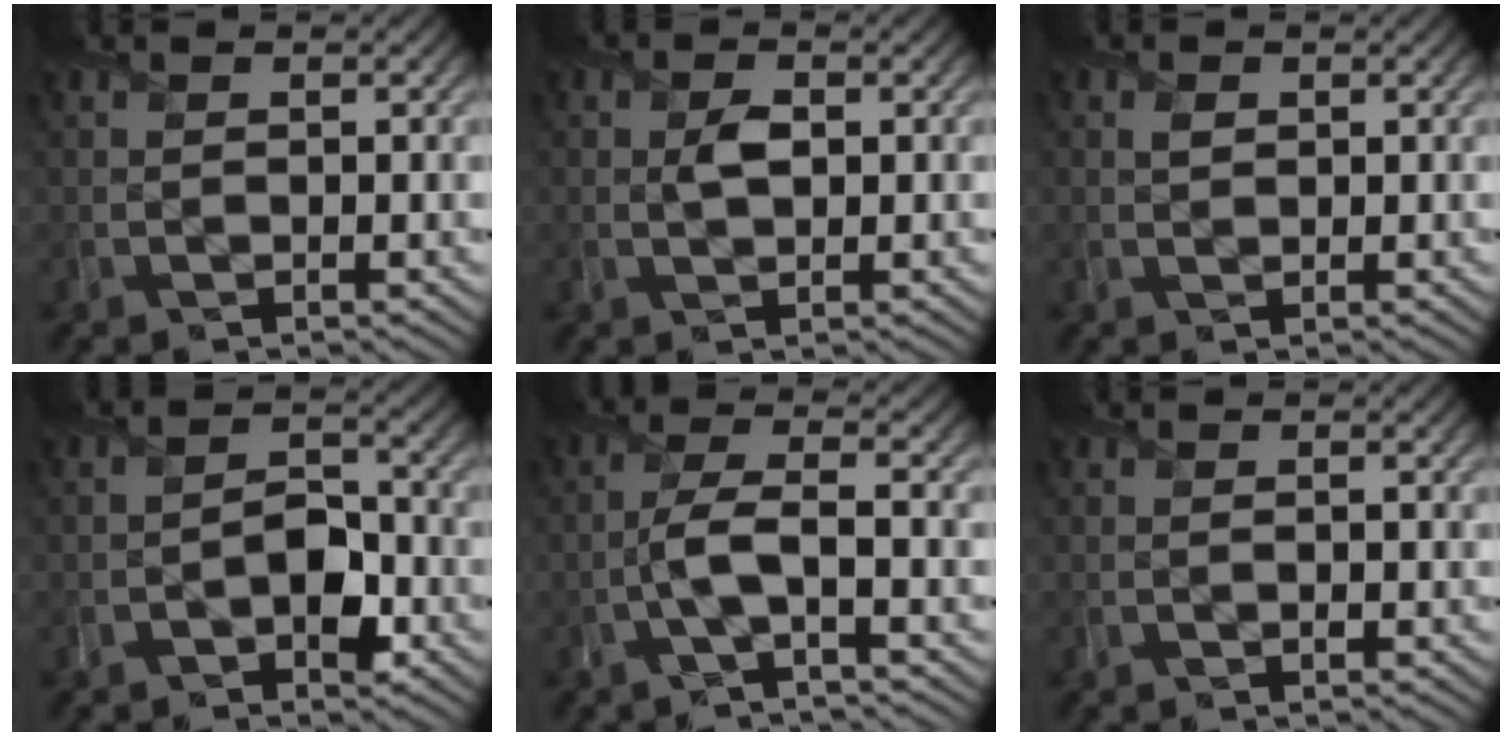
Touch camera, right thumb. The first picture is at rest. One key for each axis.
{"total": 2.1, "fx": 0.2, "fy": 1.3, "fz": 1.6, "tx": -0.034, "ty": 0.000, "tz": 0.003}
{"total": 1.0, "fx": 0.4, "fy": 0.8, "fz": 0.5, "tx": -0.010, "ty": -0.002, "tz": 0.008}
{"total": 4.3, "fx": -1.9, "fy": 2.7, "fz": 2.9, "tx": -0.040, "ty": 0.004, "tz": -0.036}
{"total": 4.2, "fx": -1.5, "fy": 0.9, "fz": 3.8, "tx": -0.080, "ty": 0.008, "tz": -0.041}
{"total": 0.0}